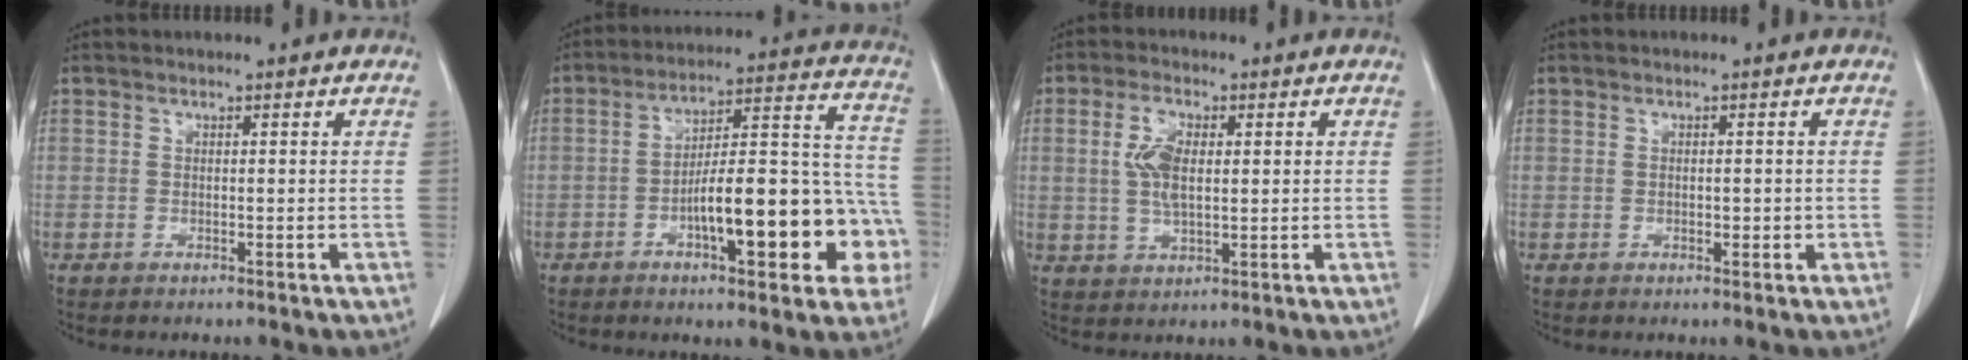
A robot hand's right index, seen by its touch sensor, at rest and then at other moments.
{"total": 19.6, "force": [-6.1, 5.4, 17.8], "torque": [-0.200, 0.045, -0.076]}
{"total": 6.3, "force": [1.0, 2.8, 5.5], "torque": [-0.123, 0.011, 0.022]}
{"total": 1.6, "force": [-0.2, 0.9, 1.3], "torque": [-0.025, -0.001, 0.000]}